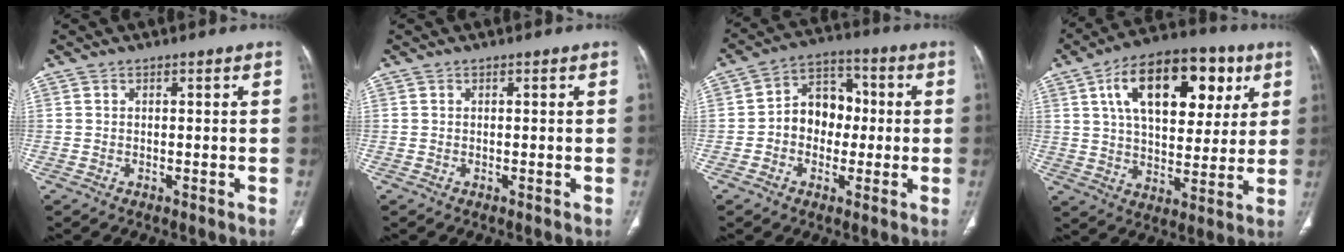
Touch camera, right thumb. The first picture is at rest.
{"total": 0.0}
{"total": 10.3, "force": [-0.4, 8.0, 6.4], "torque": [-0.060, 0.033, -0.016]}
{"total": 21.9, "force": [8.3, 12.0, 16.4], "torque": [-0.222, -0.004, 0.128]}